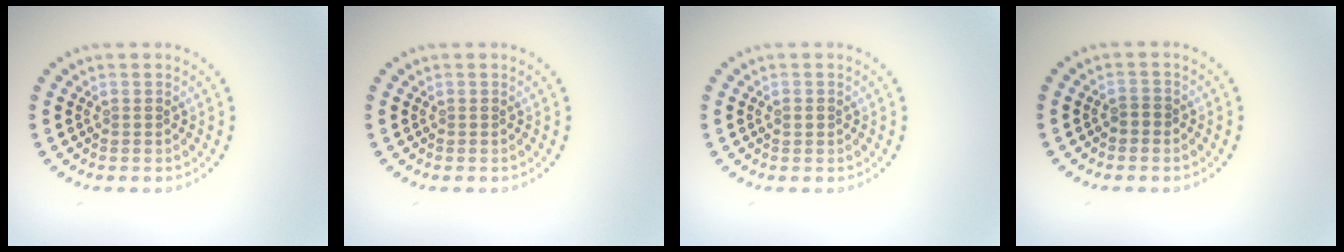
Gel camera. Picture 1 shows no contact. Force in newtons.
{"total": 0.0}
{"total": 0.7, "press": 0.7, "slide": 0.0}
{"total": 0.9, "press": 0.9, "slide": 0.2}